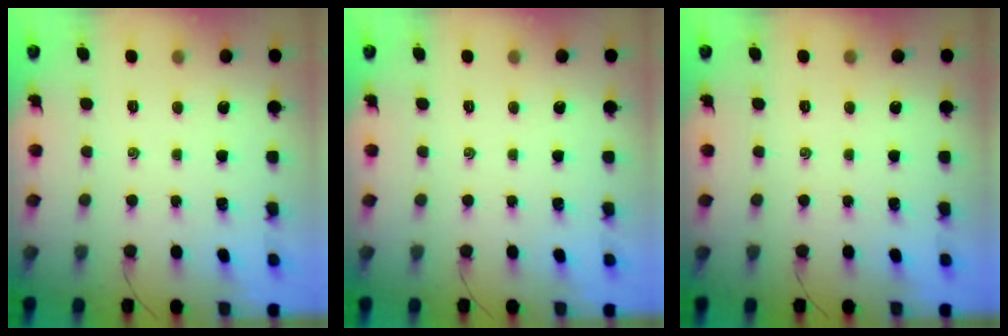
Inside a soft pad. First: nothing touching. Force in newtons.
{"total": 0.0}
{"total": 0.0}